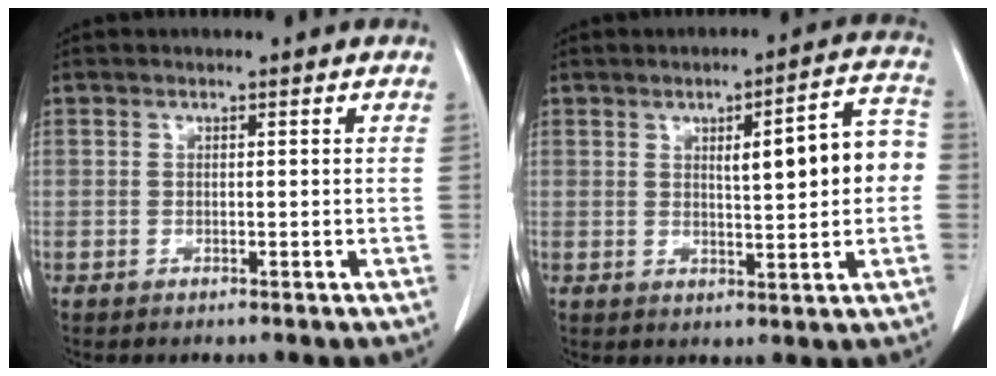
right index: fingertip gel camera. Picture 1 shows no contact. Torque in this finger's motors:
{"motor_torque": [0.78, 0.17, 0.24, 0.08]}